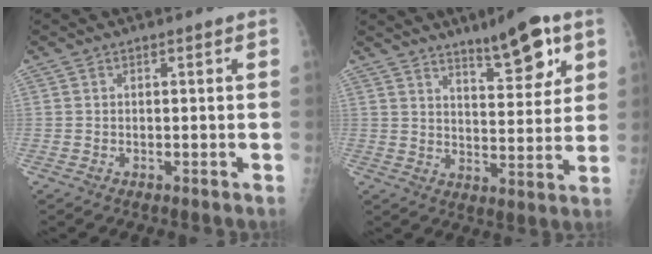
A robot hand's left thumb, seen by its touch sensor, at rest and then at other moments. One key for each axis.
{"total": 11.1, "fx": 7.1, "fy": 3.3, "fz": 7.9, "tx": -0.095, "ty": -0.041, "tz": 0.109}